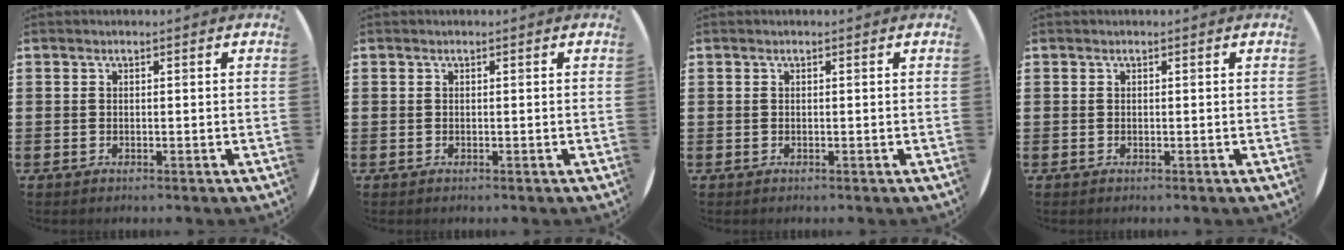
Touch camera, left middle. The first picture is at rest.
{"total": 0.0}
{"total": 0.0}
{"total": 0.0}